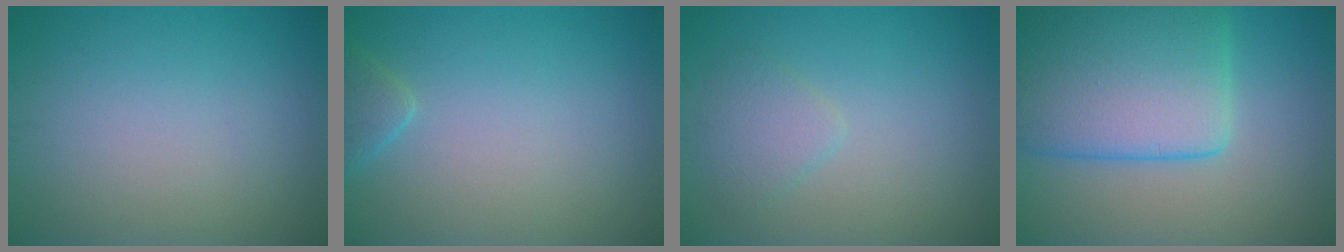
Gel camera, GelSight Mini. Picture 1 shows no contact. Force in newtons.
{"total": 1.6, "press": 1.6, "slide": 0.1}
{"total": 2.0, "press": 2.0, "slide": 0.2}
{"total": 10.4, "press": 10.4, "slide": 0.2}